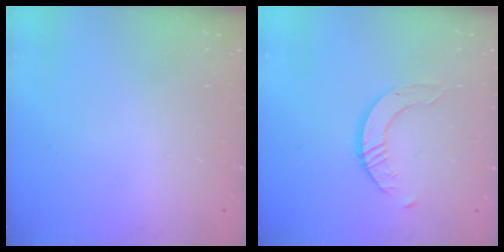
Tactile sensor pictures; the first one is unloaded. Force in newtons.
{"total": 4.0, "press": 4.0, "slide": 0.1}